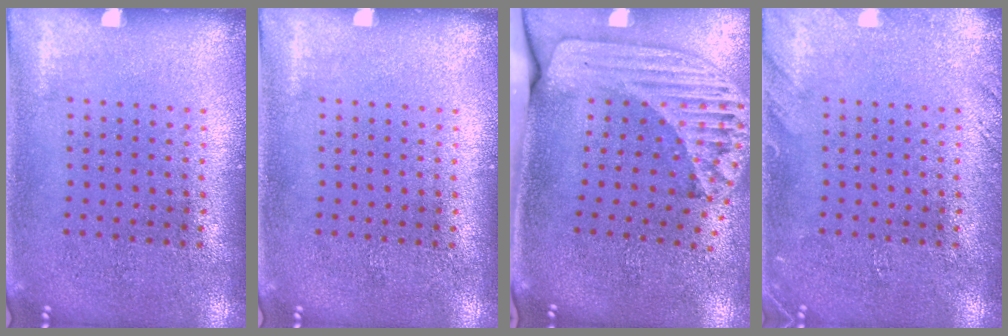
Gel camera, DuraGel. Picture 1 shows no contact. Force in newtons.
{"total": 0.0}
{"total": 2.4, "press": 1.7, "slide": 1.7}
{"total": 1.5, "press": 1.5, "slide": 0.2}